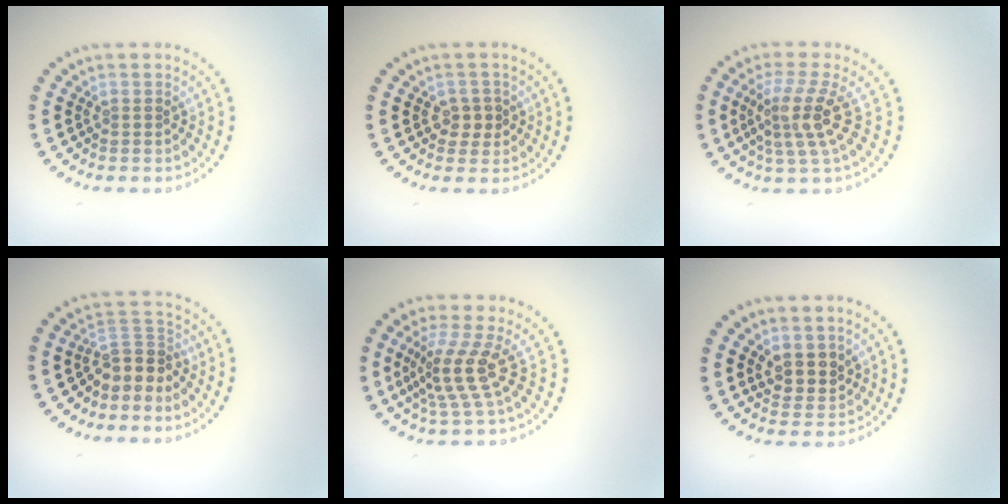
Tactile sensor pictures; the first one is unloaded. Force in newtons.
{"total": 1.8, "press": 1.7, "slide": 0.5}
{"total": 4.0, "press": 2.9, "slide": 2.8}
{"total": 3.1, "press": 2.4, "slide": 2.0}
{"total": 3.9, "press": 2.7, "slide": 2.7}
{"total": 2.4, "press": 2.3, "slide": 1.0}